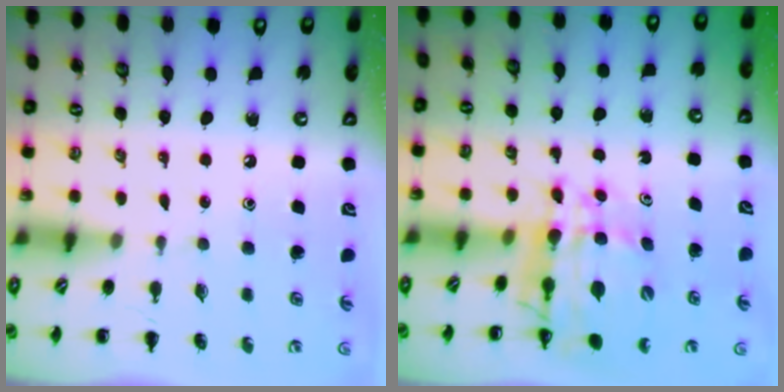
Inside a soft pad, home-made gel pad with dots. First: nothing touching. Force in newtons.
{"total": 11.2, "press": 10.7, "slide": 3.3}